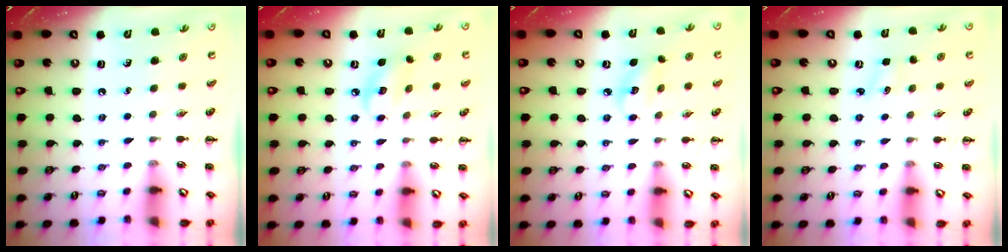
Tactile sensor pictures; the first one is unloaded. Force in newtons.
{"total": 6.7, "press": 6.7, "slide": 1.1}
{"total": 5.2, "press": 5.1, "slide": 0.9}
{"total": 1.8, "press": 1.7, "slide": 0.5}